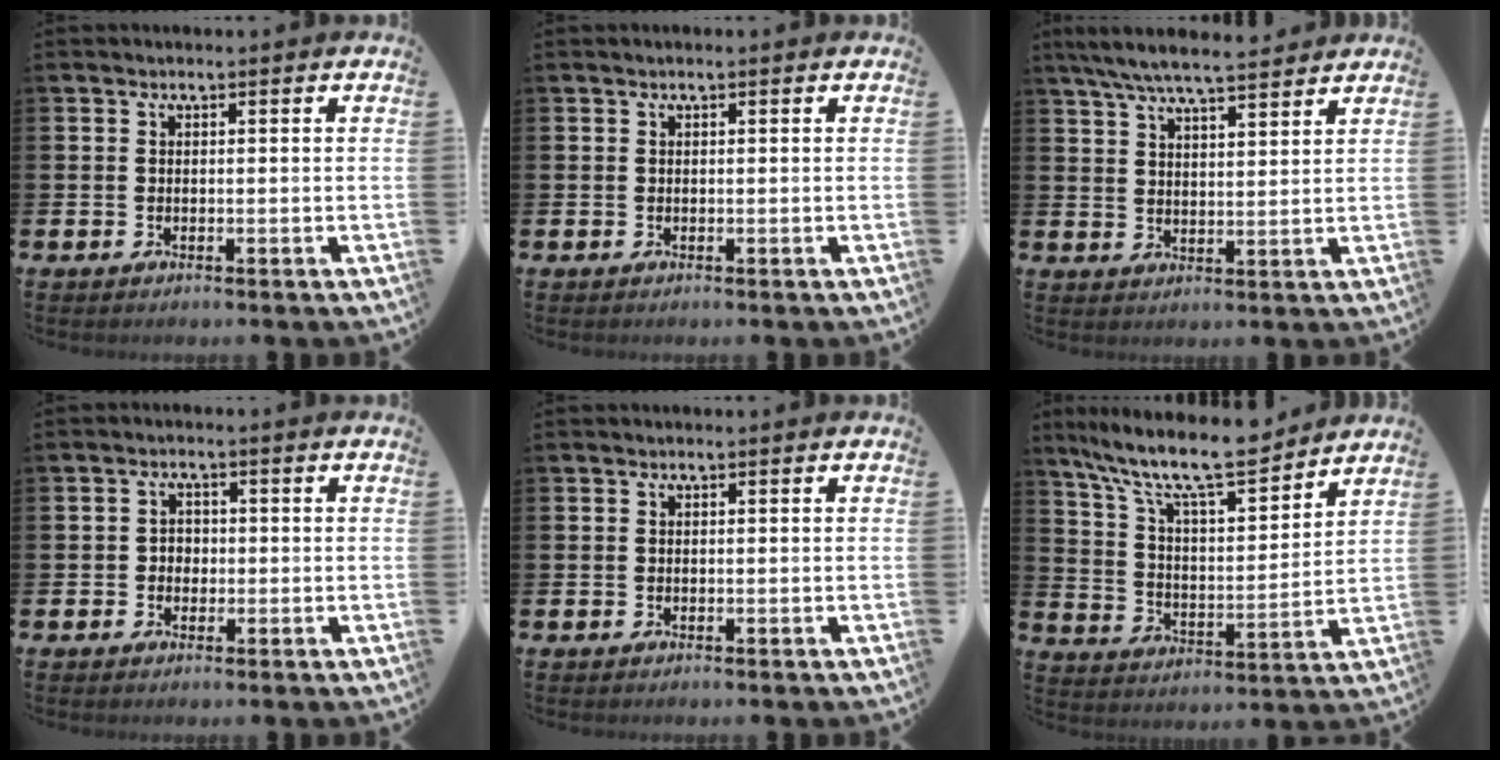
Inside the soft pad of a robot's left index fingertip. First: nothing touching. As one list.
[{"total": 0.0}, {"total": 6.9, "force": [6.5, 0.6, 2.3], "torque": [-0.059, -0.026, 0.116]}, {"total": 1.9, "force": [-0.2, 1.8, 0.7], "torque": [-0.004, 0.003, -0.011]}, {"total": 0.0}, {"total": 11.5, "force": [10.2, 2.0, 4.9], "torque": [-0.122, -0.067, 0.176]}]